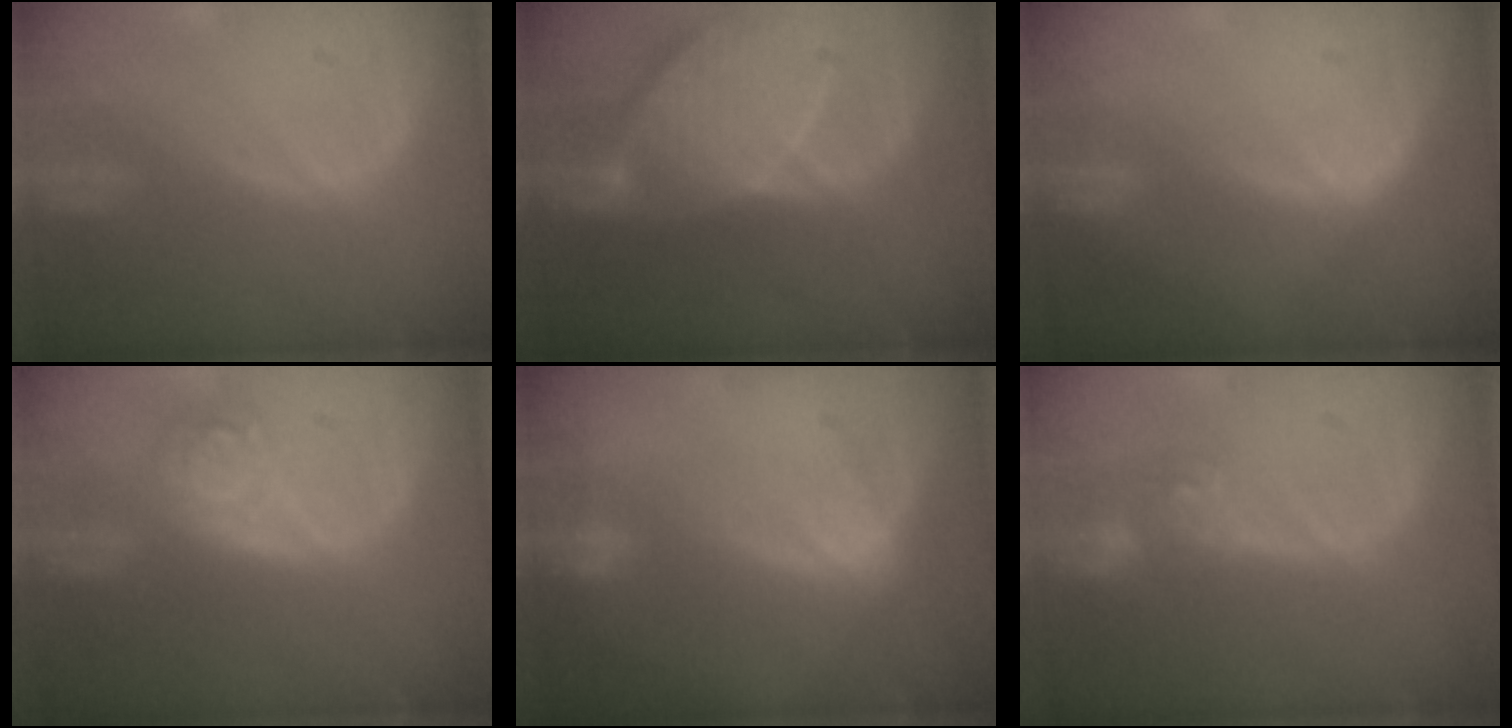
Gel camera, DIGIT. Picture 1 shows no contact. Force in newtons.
{"total": 9.9, "press": 8.9, "slide": 4.3}
{"total": 1.5, "press": 1.0, "slide": 1.1}
{"total": 5.3, "press": 4.7, "slide": 2.3}
{"total": 7.1, "press": 6.1, "slide": 3.7}
{"total": 4.6, "press": 4.2, "slide": 1.9}